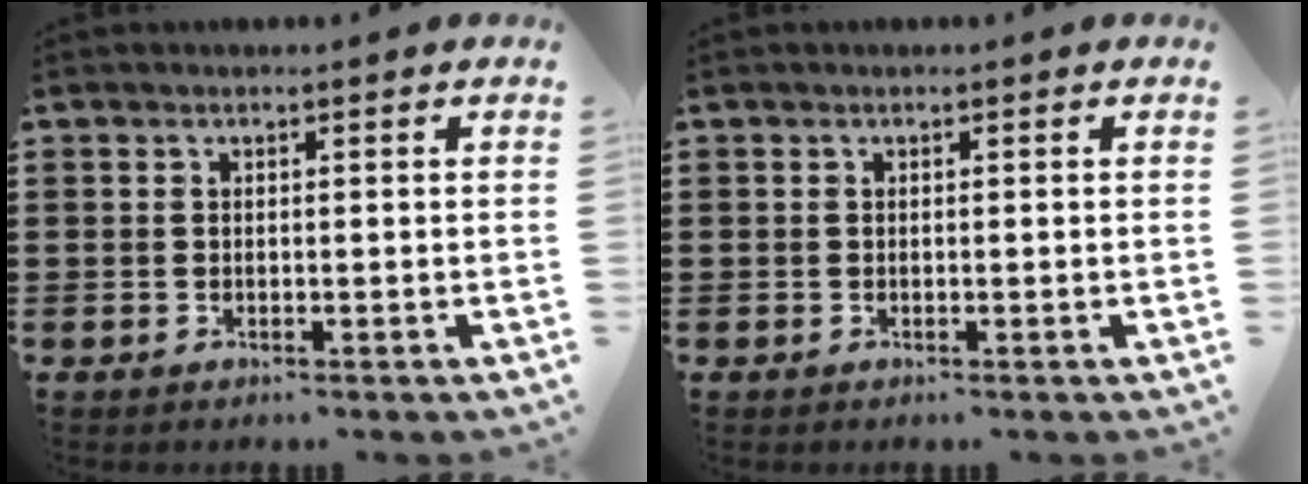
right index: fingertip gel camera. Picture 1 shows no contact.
{"total": 0.0}